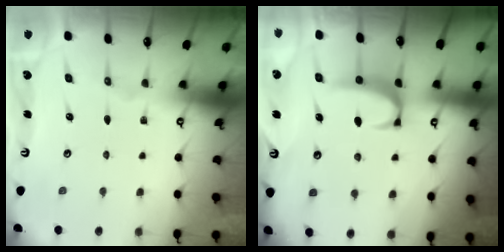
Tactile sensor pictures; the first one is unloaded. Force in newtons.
{"total": 2.1, "press": 2.1, "slide": 0.6}